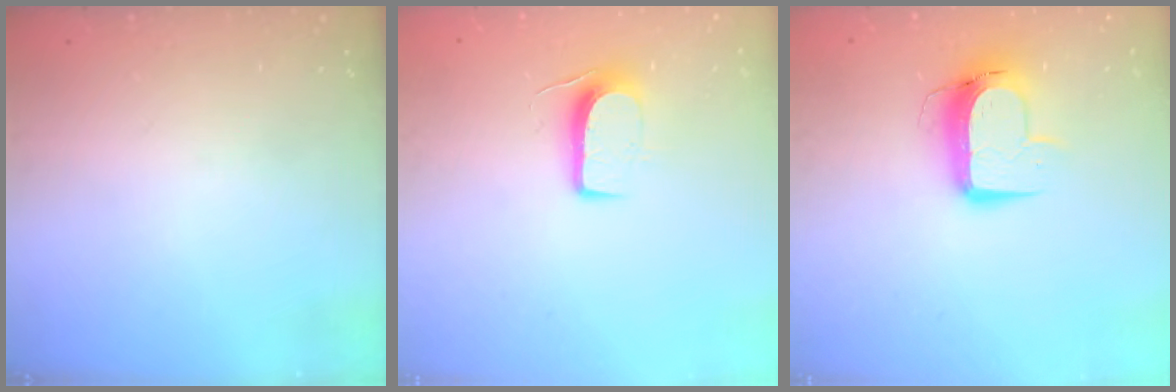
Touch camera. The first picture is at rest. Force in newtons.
{"total": 7.6, "press": 7.6, "slide": 0.5}
{"total": 10.4, "press": 10.4, "slide": 1.1}